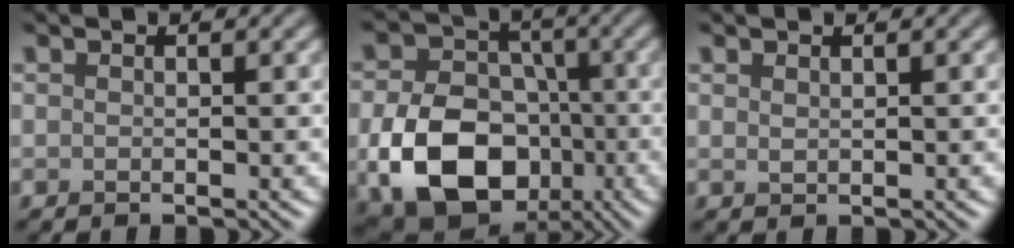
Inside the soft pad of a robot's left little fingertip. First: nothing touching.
{"total": 11.5, "force": [-3.7, 8.4, 6.9], "torque": [-0.129, -0.019, -0.066]}
{"total": 0.6, "force": [0.5, 0.3, 0.3], "torque": [-0.009, -0.002, 0.012]}